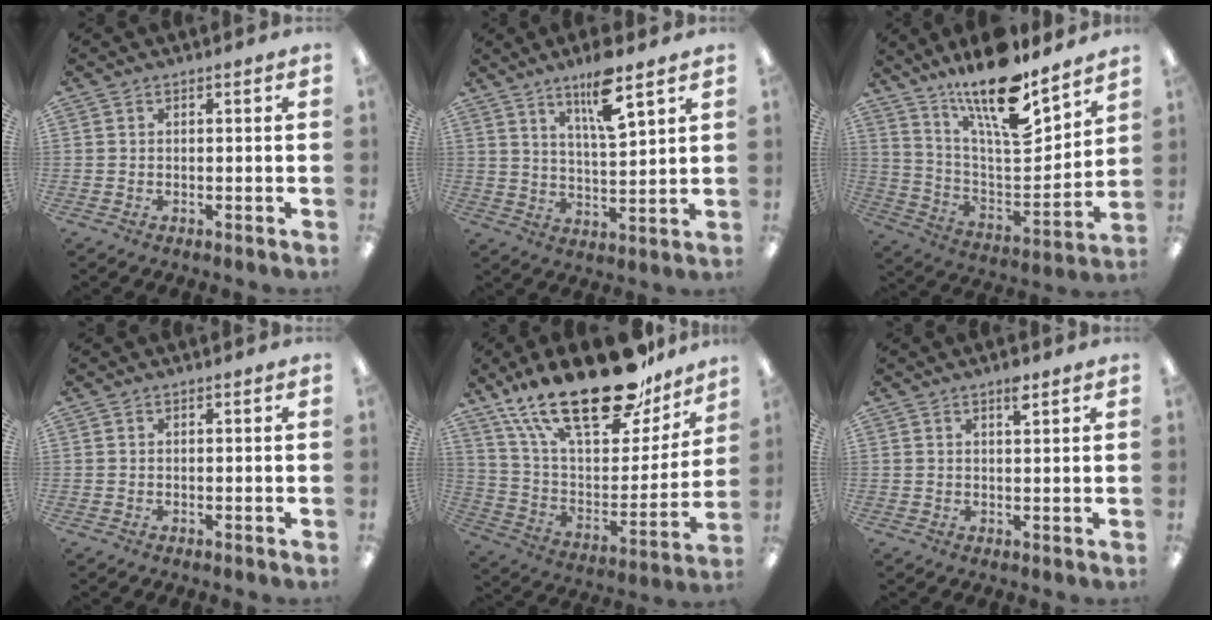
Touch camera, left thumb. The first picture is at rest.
{"total": 10.6, "force": [7.2, 2.4, 7.3], "torque": [-0.120, -0.037, 0.119]}
{"total": 19.3, "force": [15.0, 5.1, 11.1], "torque": [-0.203, -0.108, 0.258]}
{"total": 0.0}
{"total": 29.5, "force": [20.2, 11.5, 18.1], "torque": [-0.310, -0.123, 0.347]}
{"total": 3.1, "force": [2.2, 0.9, 2.0], "torque": [-0.020, -0.009, 0.033]}